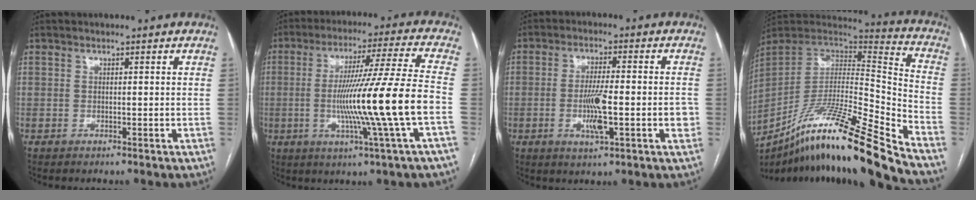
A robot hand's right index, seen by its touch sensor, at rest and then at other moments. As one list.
[{"total": 16.3, "force": [-3.5, -2.4, 15.8], "torque": [-0.279, -0.007, -0.063]}, {"total": 8.6, "force": [-1.8, 1.5, 8.2], "torque": [-0.141, 0.001, -0.029]}, {"total": 23.8, "force": [-18.2, -0.6, 15.4], "torque": [-0.246, -0.020, -0.329]}]